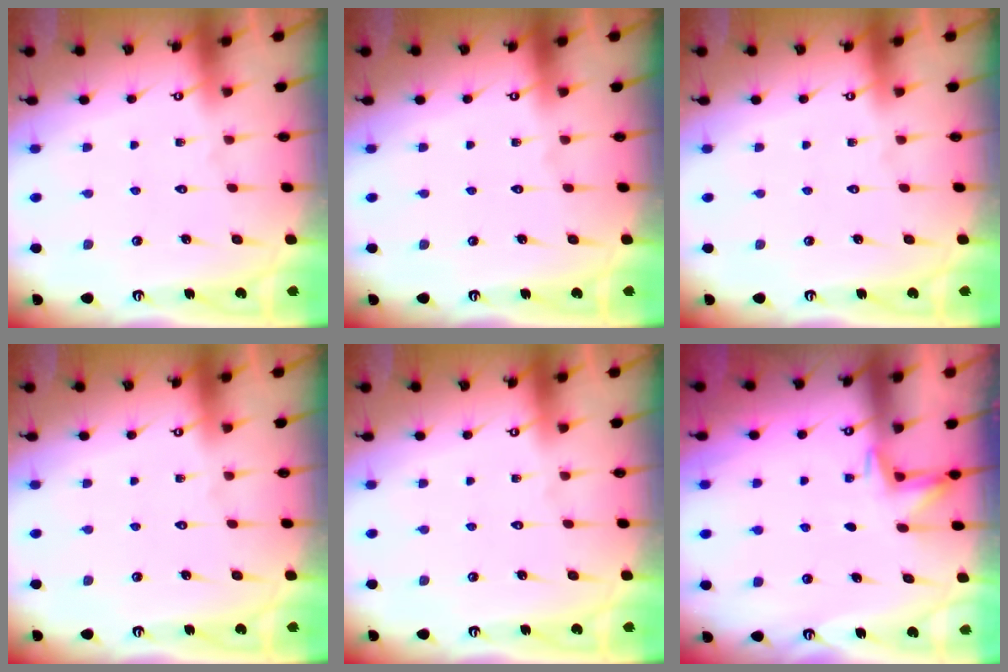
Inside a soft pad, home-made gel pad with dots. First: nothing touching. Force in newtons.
{"total": 0.0}
{"total": 0.0}
{"total": 0.0}
{"total": 0.0}
{"total": 3.5, "press": 3.3, "slide": 1.1}